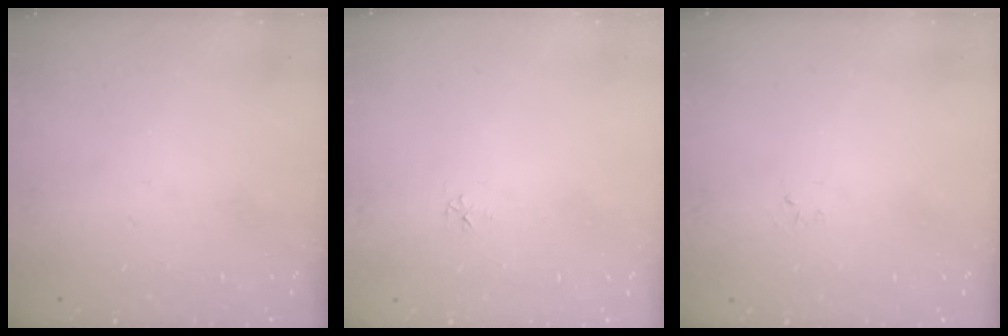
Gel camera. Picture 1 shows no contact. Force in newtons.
{"total": 3.6, "press": 3.6, "slide": 0.4}
{"total": 2.6, "press": 2.6, "slide": 0.4}